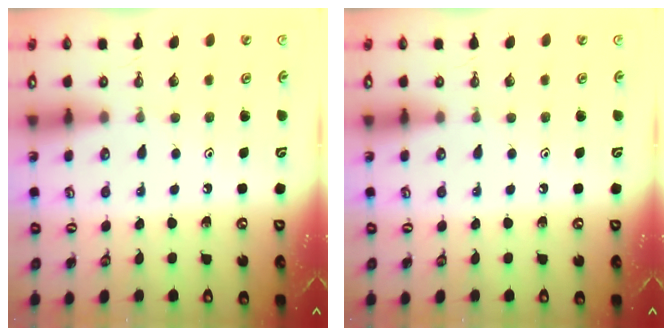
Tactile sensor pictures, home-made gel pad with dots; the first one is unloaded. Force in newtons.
{"total": 0.0}